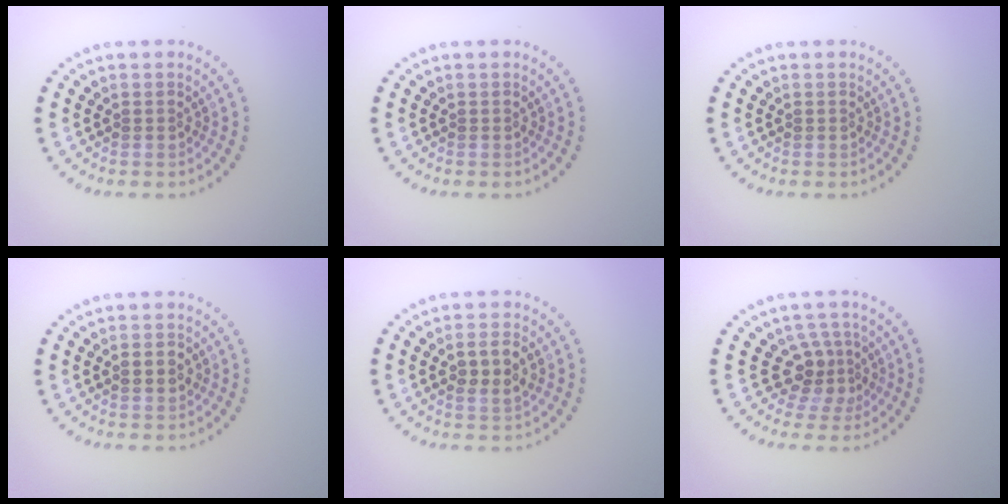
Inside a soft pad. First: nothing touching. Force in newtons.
{"total": 0.0}
{"total": 0.0}
{"total": 2.3, "press": 2.3, "slide": 0.1}
{"total": 2.8, "press": 2.8, "slide": 0.4}
{"total": 3.0, "press": 2.2, "slide": 2.1}